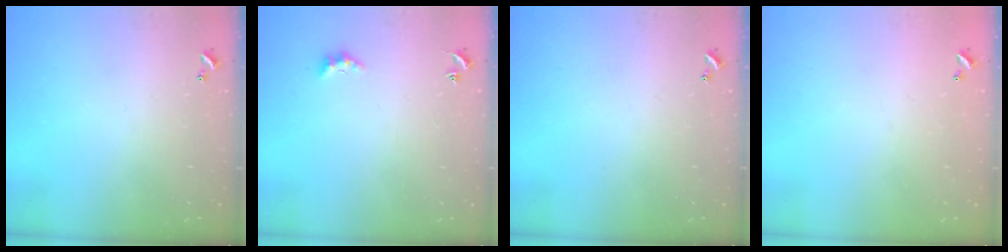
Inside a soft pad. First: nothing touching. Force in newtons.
{"total": 2.4, "press": 2.4, "slide": 0.6}
{"total": 0.0}
{"total": 2.9, "press": 2.9, "slide": 0.1}